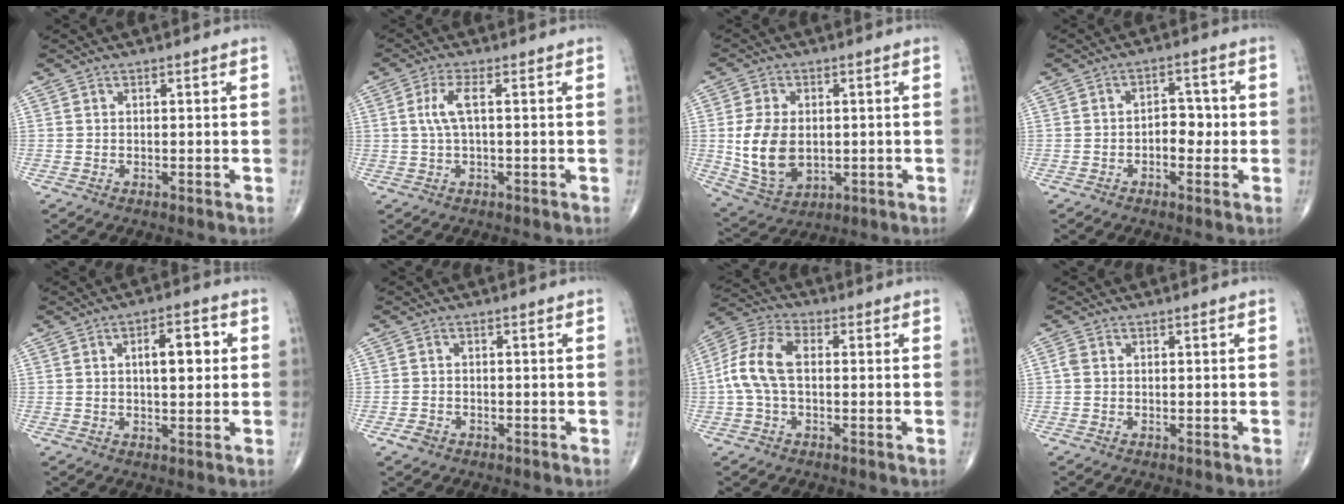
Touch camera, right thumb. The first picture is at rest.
{"total": 4.0, "force": [0.5, 1.1, 3.9], "torque": [-0.103, 0.011, 0.010]}
{"total": 12.0, "force": [-0.2, 8.1, 8.8], "torque": [-0.155, -0.008, 0.013]}
{"total": 4.5, "force": [-0.7, 2.9, 3.4], "torque": [-0.024, 0.015, -0.017]}
{"total": 6.9, "force": [1.3, 3.0, 6.0], "torque": [-0.071, 0.005, 0.017]}
{"total": 1.9, "force": [-1.1, 1.4, 0.8], "torque": [-0.016, 0.008, -0.018]}
{"total": 10.3, "force": [0.1, 6.2, 8.3], "torque": [-0.181, 0.031, -0.005]}
{"total": 1.2, "force": [0.1, 0.9, 0.8], "torque": [-0.020, 0.003, 0.000]}